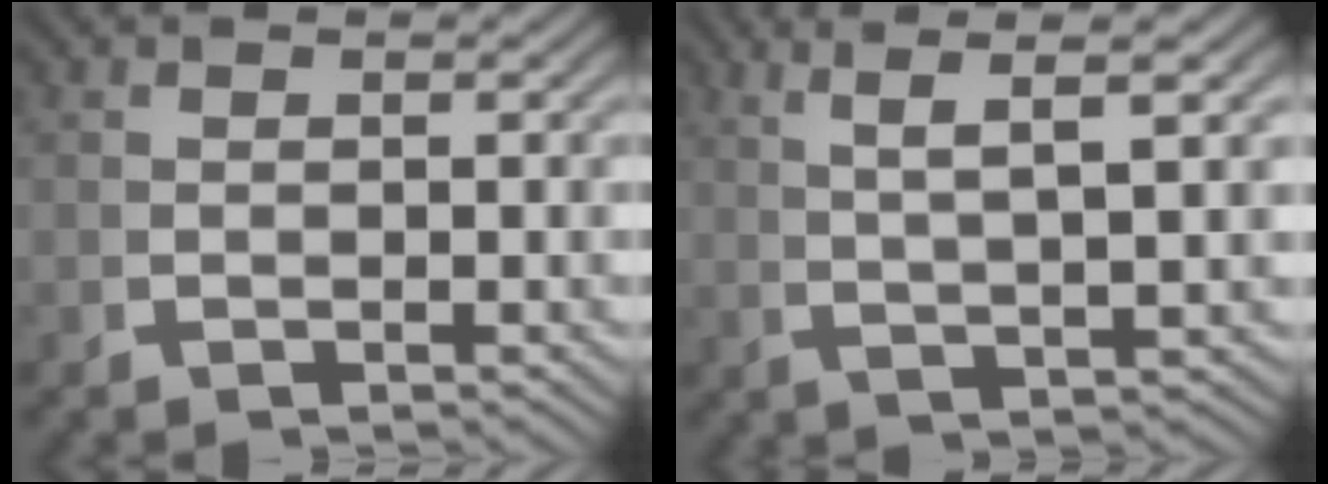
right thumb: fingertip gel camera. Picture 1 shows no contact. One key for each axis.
{"total": 6.6, "fx": 3.8, "fy": 0.9, "fz": 5.4, "tx": -0.069, "ty": 0.027, "tz": 0.058}